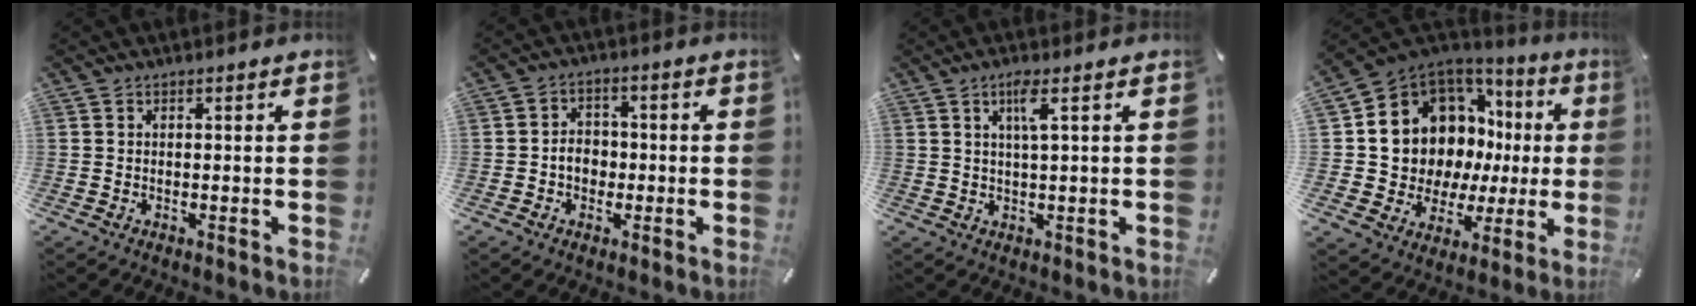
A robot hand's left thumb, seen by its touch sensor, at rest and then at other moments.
{"total": 5.0, "force": [-1.2, 4.2, 2.3], "torque": [-0.035, 0.010, -0.022]}
{"total": 4.1, "force": [1.7, 0.2, 3.7], "torque": [-0.076, 0.000, 0.026]}
{"total": 12.9, "force": [4.8, 10.9, 5.0], "torque": [-0.095, -0.071, 0.107]}